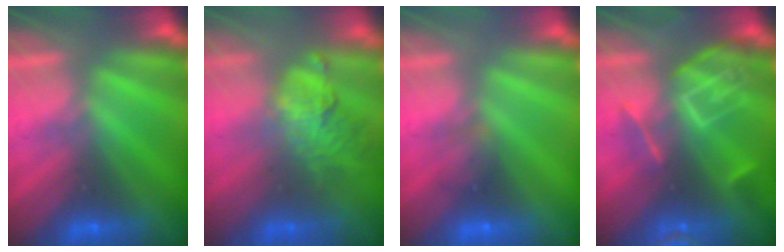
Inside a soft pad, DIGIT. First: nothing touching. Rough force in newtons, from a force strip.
{"total": 2.8}
{"total": 1.3}
{"total": 9.4}